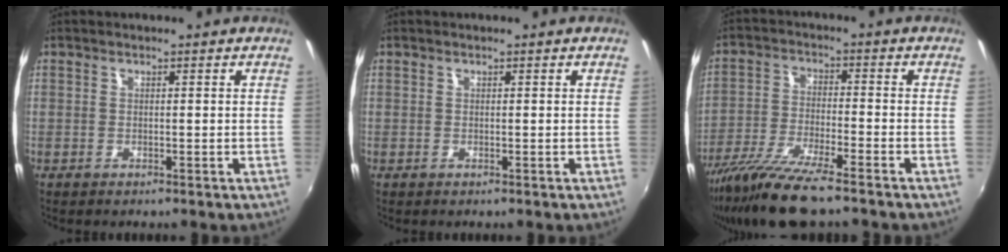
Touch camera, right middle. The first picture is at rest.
{"total": 0.0}
{"total": 12.4, "force": [-9.8, 1.3, 7.5], "torque": [-0.161, -0.035, -0.184]}